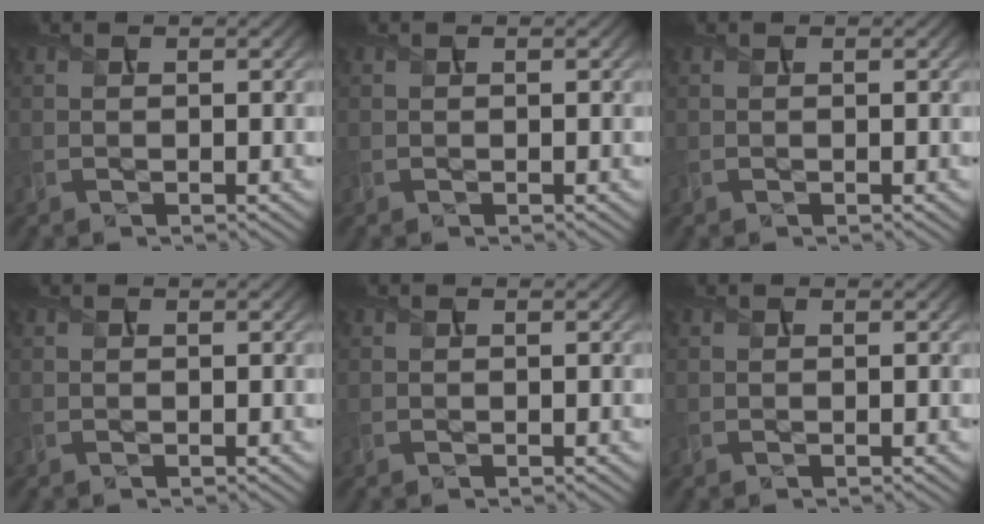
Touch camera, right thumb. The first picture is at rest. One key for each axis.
{"total": 0.0}
{"total": 0.0}
{"total": 0.0}
{"total": 0.0}
{"total": 0.0}